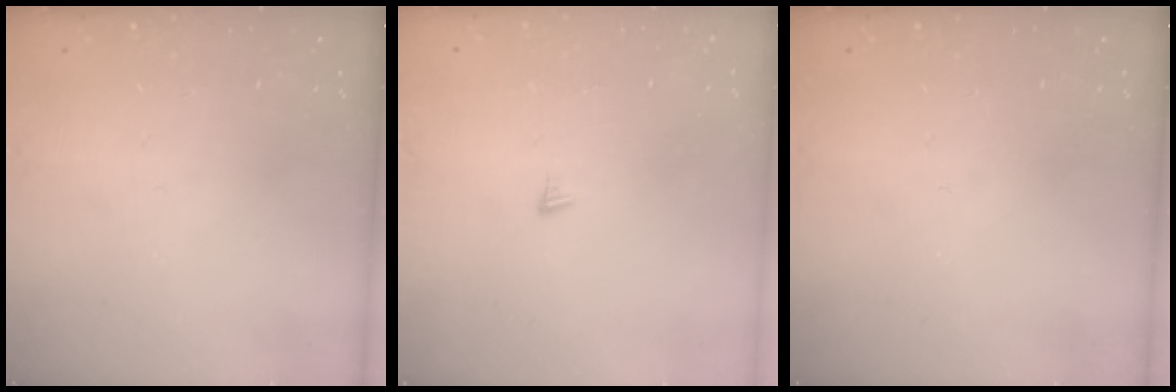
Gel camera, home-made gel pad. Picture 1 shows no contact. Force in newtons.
{"total": 5.2, "press": 5.2, "slide": 0.3}
{"total": 0.0}